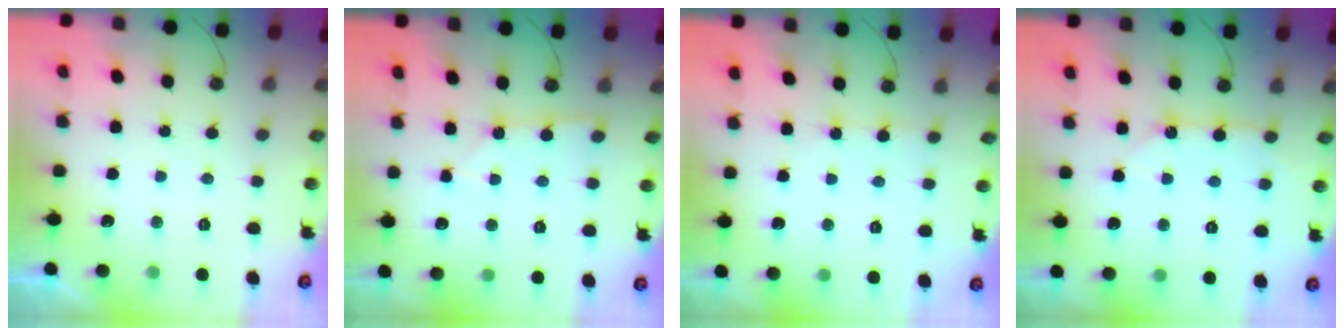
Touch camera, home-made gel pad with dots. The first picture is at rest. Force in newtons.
{"total": 2.8, "press": 2.8, "slide": 0.2}
{"total": 2.5, "press": 2.5, "slide": 0.4}
{"total": 10.1, "press": 10.1, "slide": 1.0}